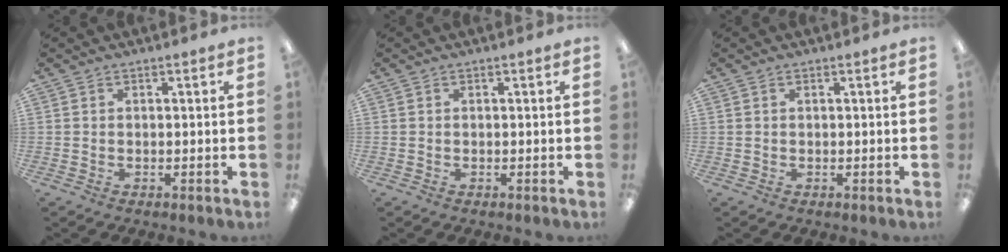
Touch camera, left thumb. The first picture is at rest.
{"total": 0.0}
{"total": 0.0}